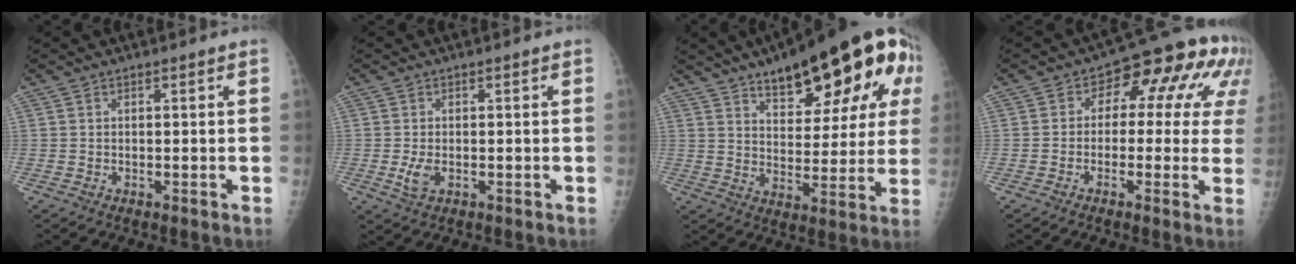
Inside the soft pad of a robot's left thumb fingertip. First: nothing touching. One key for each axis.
{"total": 3.0, "fx": -0.6, "fy": 1.7, "fz": 2.4, "tx": -0.053, "ty": -0.002, "tz": -0.010}
{"total": 23.2, "fx": 11.5, "fy": 8.8, "fz": 18.1, "tx": -0.220, "ty": -0.019, "tz": 0.163}
{"total": 14.0, "fx": 2.9, "fy": 8.4, "fz": 10.8, "tx": -0.076, "ty": 0.037, "tz": 0.022}